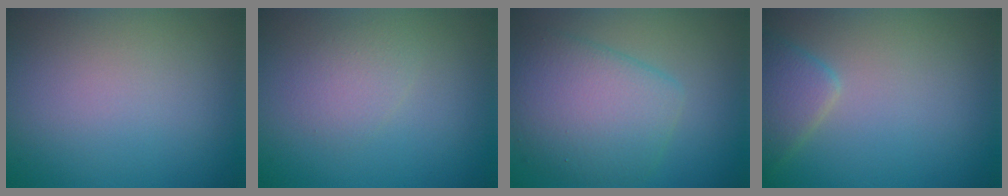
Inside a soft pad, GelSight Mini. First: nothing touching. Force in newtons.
{"total": 1.6, "press": 1.6, "slide": 0.0}
{"total": 5.8, "press": 5.8, "slide": 0.1}
{"total": 2.7, "press": 2.7, "slide": 0.2}